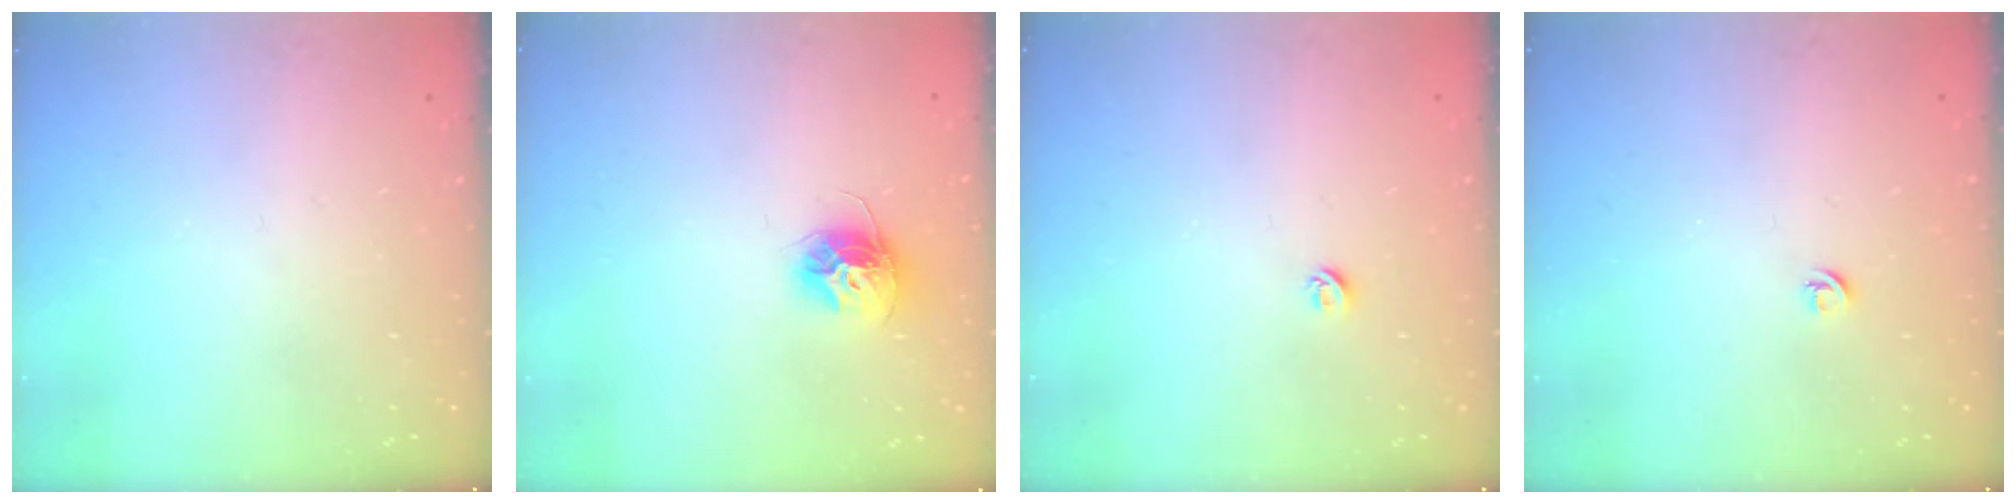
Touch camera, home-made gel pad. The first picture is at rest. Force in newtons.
{"total": 10.3, "press": 10.3, "slide": 0.4}
{"total": 3.9, "press": 3.8, "slide": 0.3}
{"total": 3.6, "press": 3.6, "slide": 0.5}